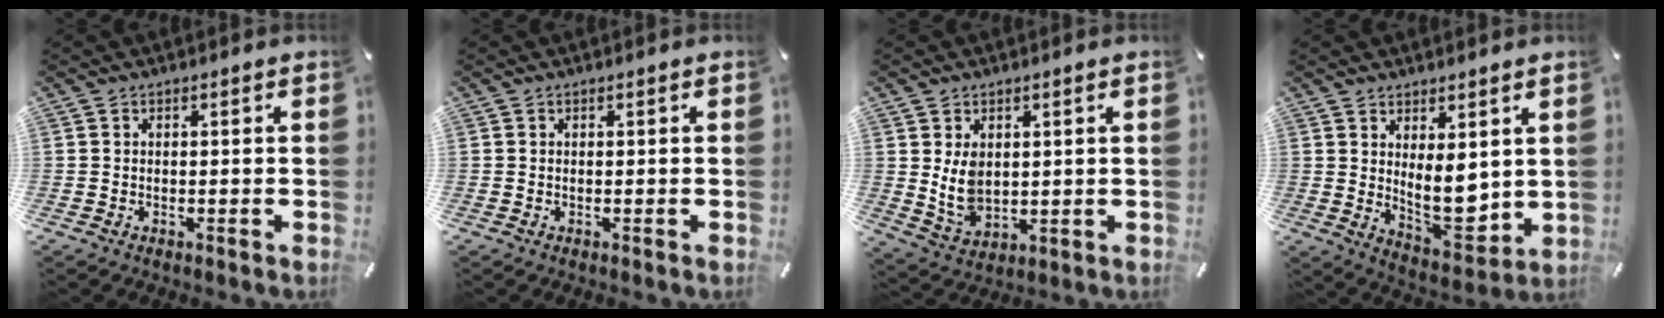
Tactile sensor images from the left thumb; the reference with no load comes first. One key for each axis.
{"total": 0.0}
{"total": 6.9, "fx": 1.9, "fy": 5.1, "fz": 4.2, "tx": -0.095, "ty": -0.014, "tz": 0.032}
{"total": 9.5, "fx": 2.7, "fy": 5.0, "fz": 7.5, "tx": -0.101, "ty": -0.041, "tz": 0.054}